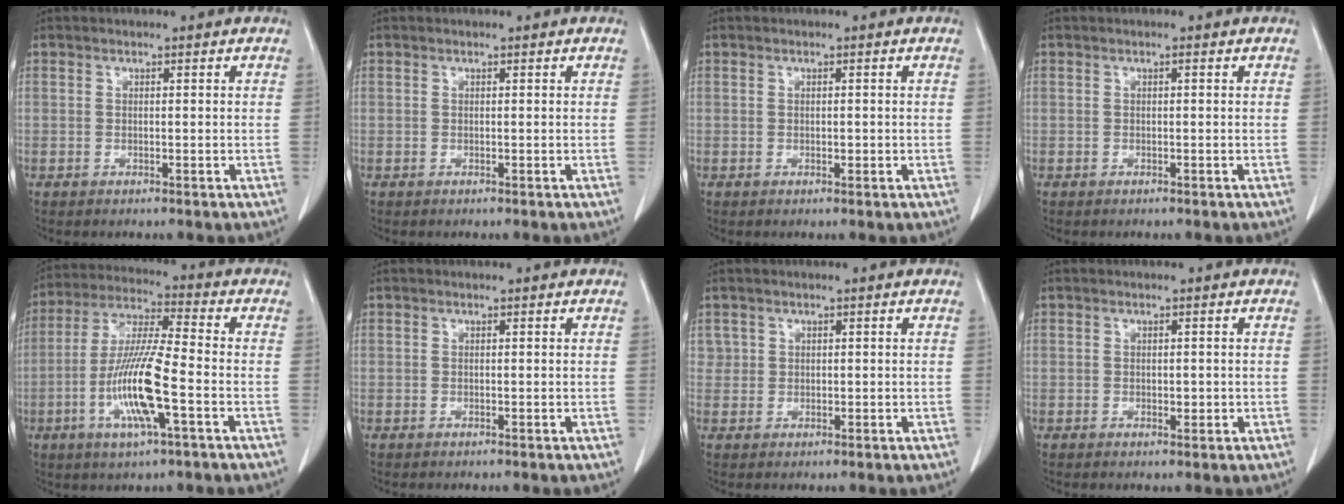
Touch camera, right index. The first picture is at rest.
{"total": 0.0}
{"total": 0.7, "force": [-0.1, 0.4, 0.6], "torque": [-0.008, 0.000, 0.000]}
{"total": 0.0}
{"total": 13.0, "force": [-3.9, 1.0, 12.4], "torque": [-0.249, -0.008, -0.076]}
{"total": 0.0}
{"total": 1.5, "force": [0.6, 1.4, 0.0], "torque": [0.015, 0.000, 0.006]}
{"total": 1.2, "force": [-0.1, 0.7, 1.0], "torque": [-0.013, -0.001, 0.001]}